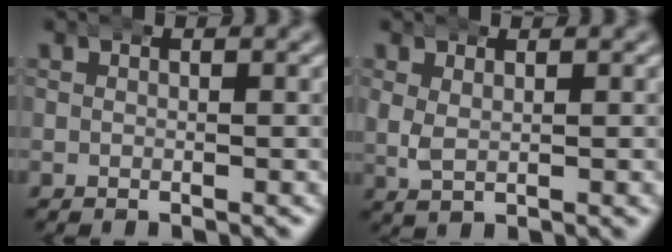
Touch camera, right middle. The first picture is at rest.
{"total": 2.5, "force": [0.8, 1.6, 1.8], "torque": [-0.043, -0.003, 0.016]}